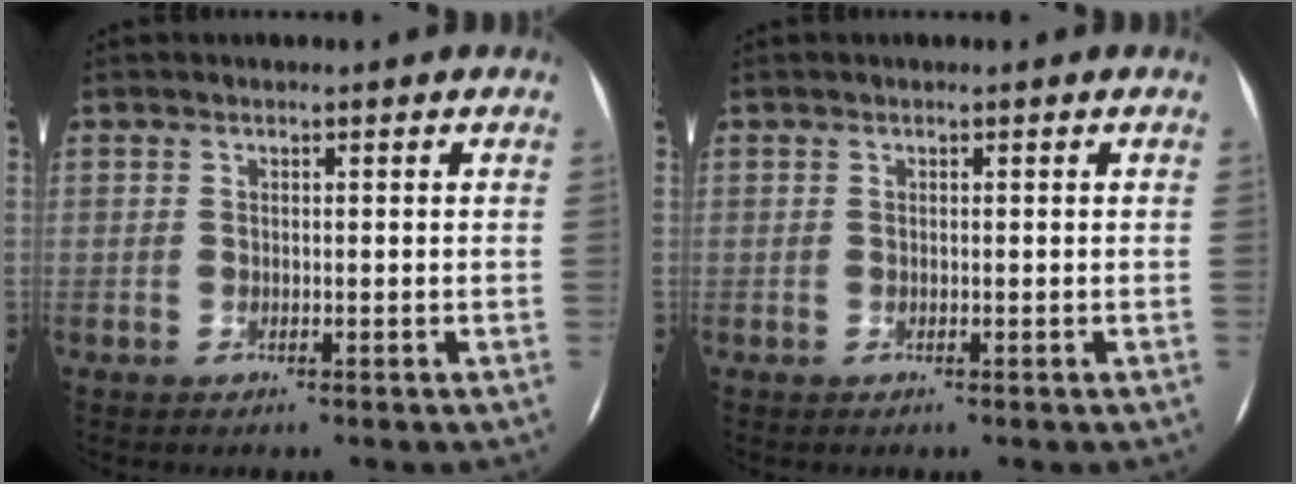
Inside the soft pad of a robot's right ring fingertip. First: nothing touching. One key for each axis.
{"total": 0.0}